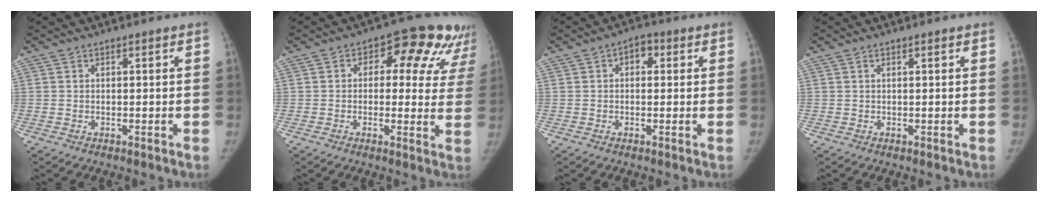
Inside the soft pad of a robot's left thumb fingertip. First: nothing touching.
{"total": 14.7, "force": [6.7, 8.6, 9.8], "torque": [-0.067, 0.002, 0.067]}
{"total": 3.3, "force": [0.8, 2.3, 2.2], "torque": [-0.011, 0.009, 0.003]}
{"total": 0.0}